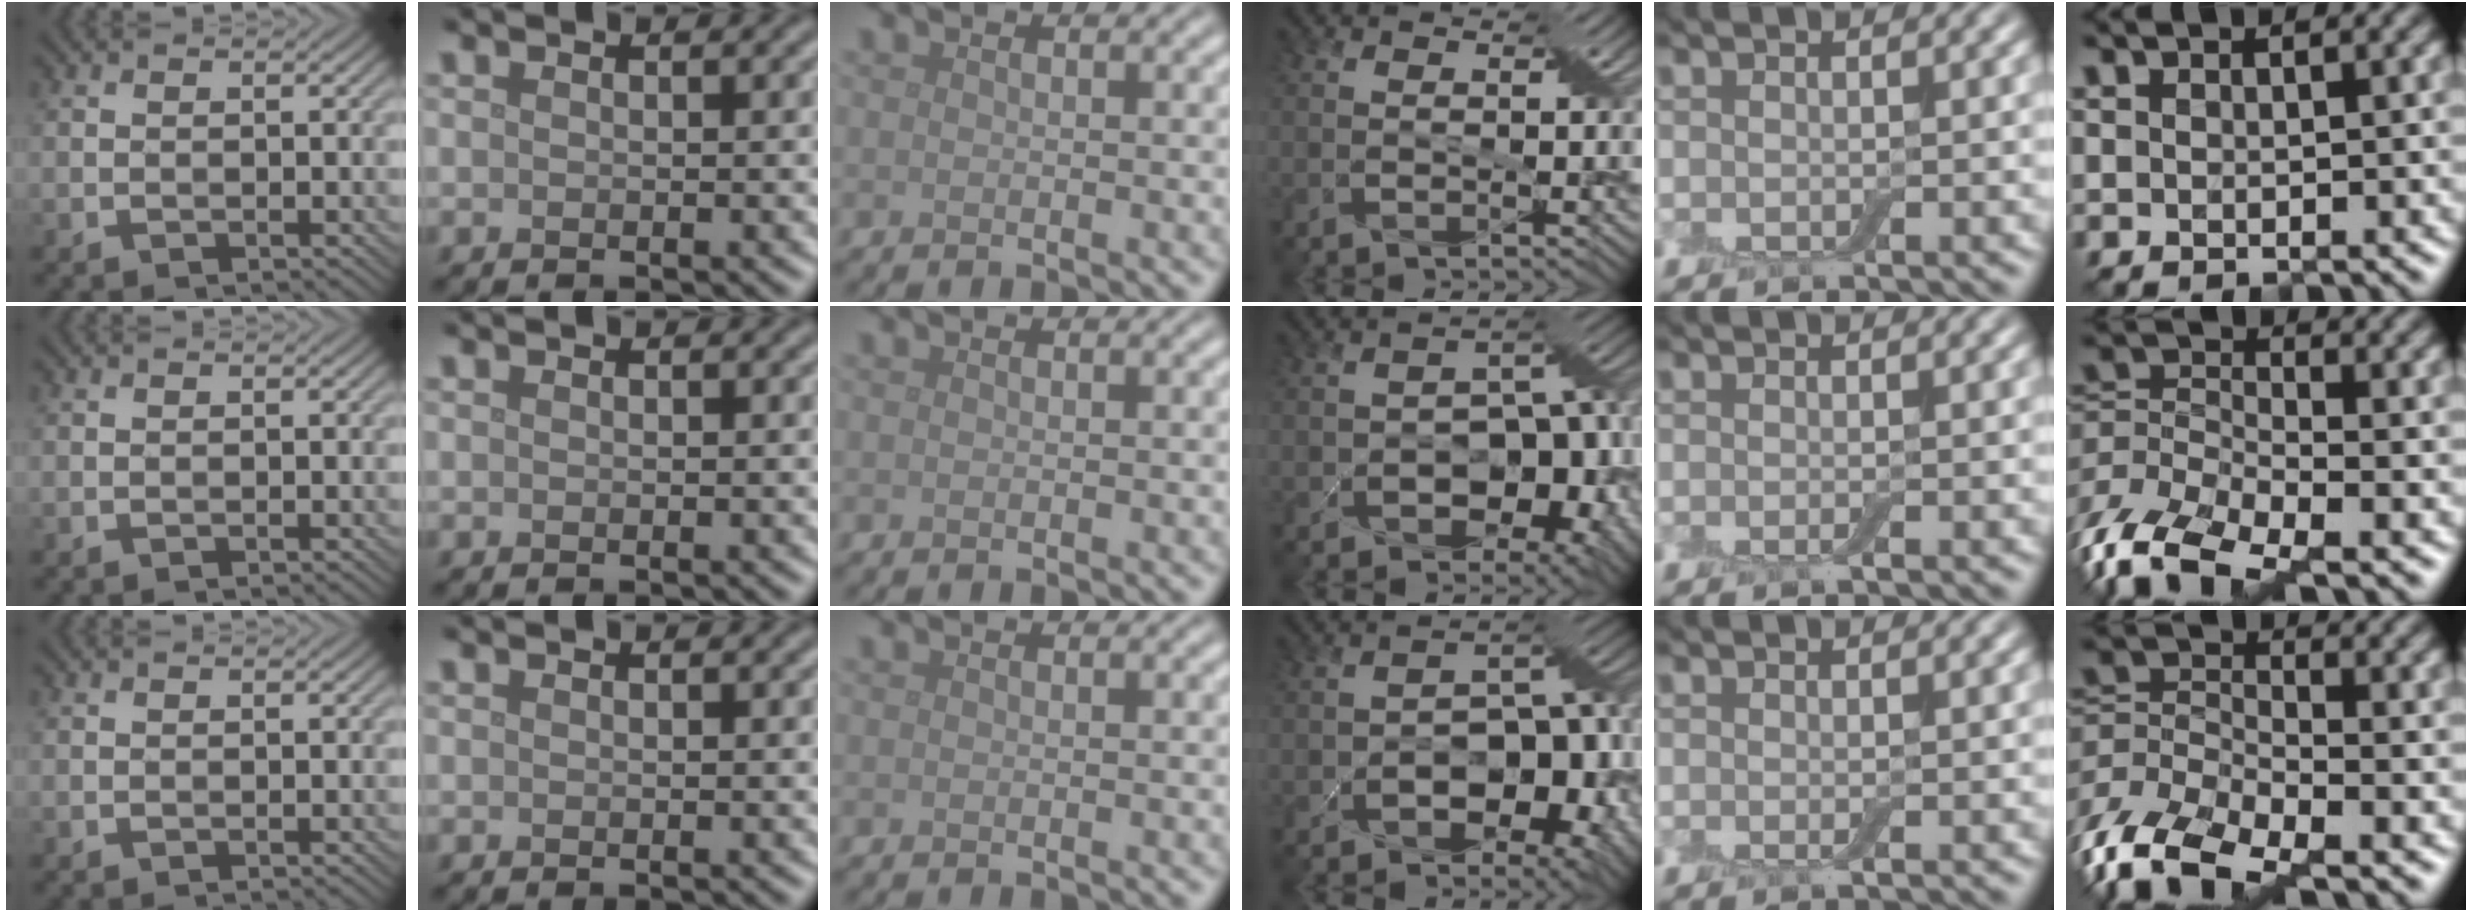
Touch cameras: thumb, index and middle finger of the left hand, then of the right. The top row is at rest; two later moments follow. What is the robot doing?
{"motion": "pour", "object": "bowl"}